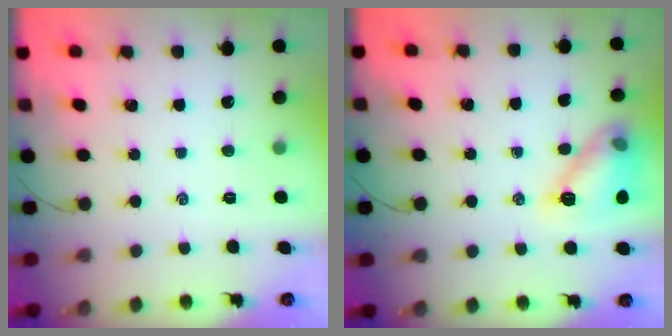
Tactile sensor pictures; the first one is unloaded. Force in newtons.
{"total": 12.8, "press": 12.8, "slide": 0.2}